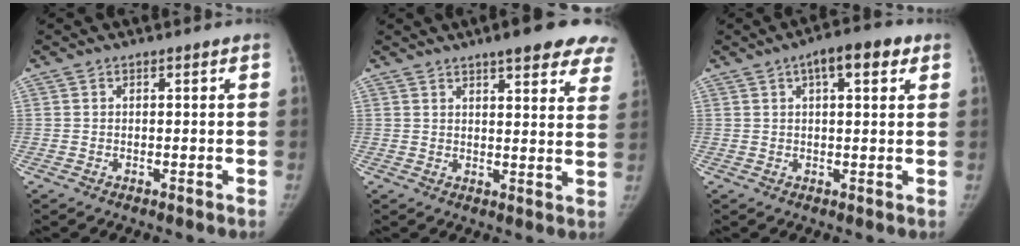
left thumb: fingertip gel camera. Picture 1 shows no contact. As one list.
[{"total": 15.9, "force": [11.6, 4.0, 10.0], "torque": [-0.093, -0.030, 0.129]}, {"total": 7.6, "force": [3.4, 2.9, 6.1], "torque": [-0.074, 0.010, 0.044]}]